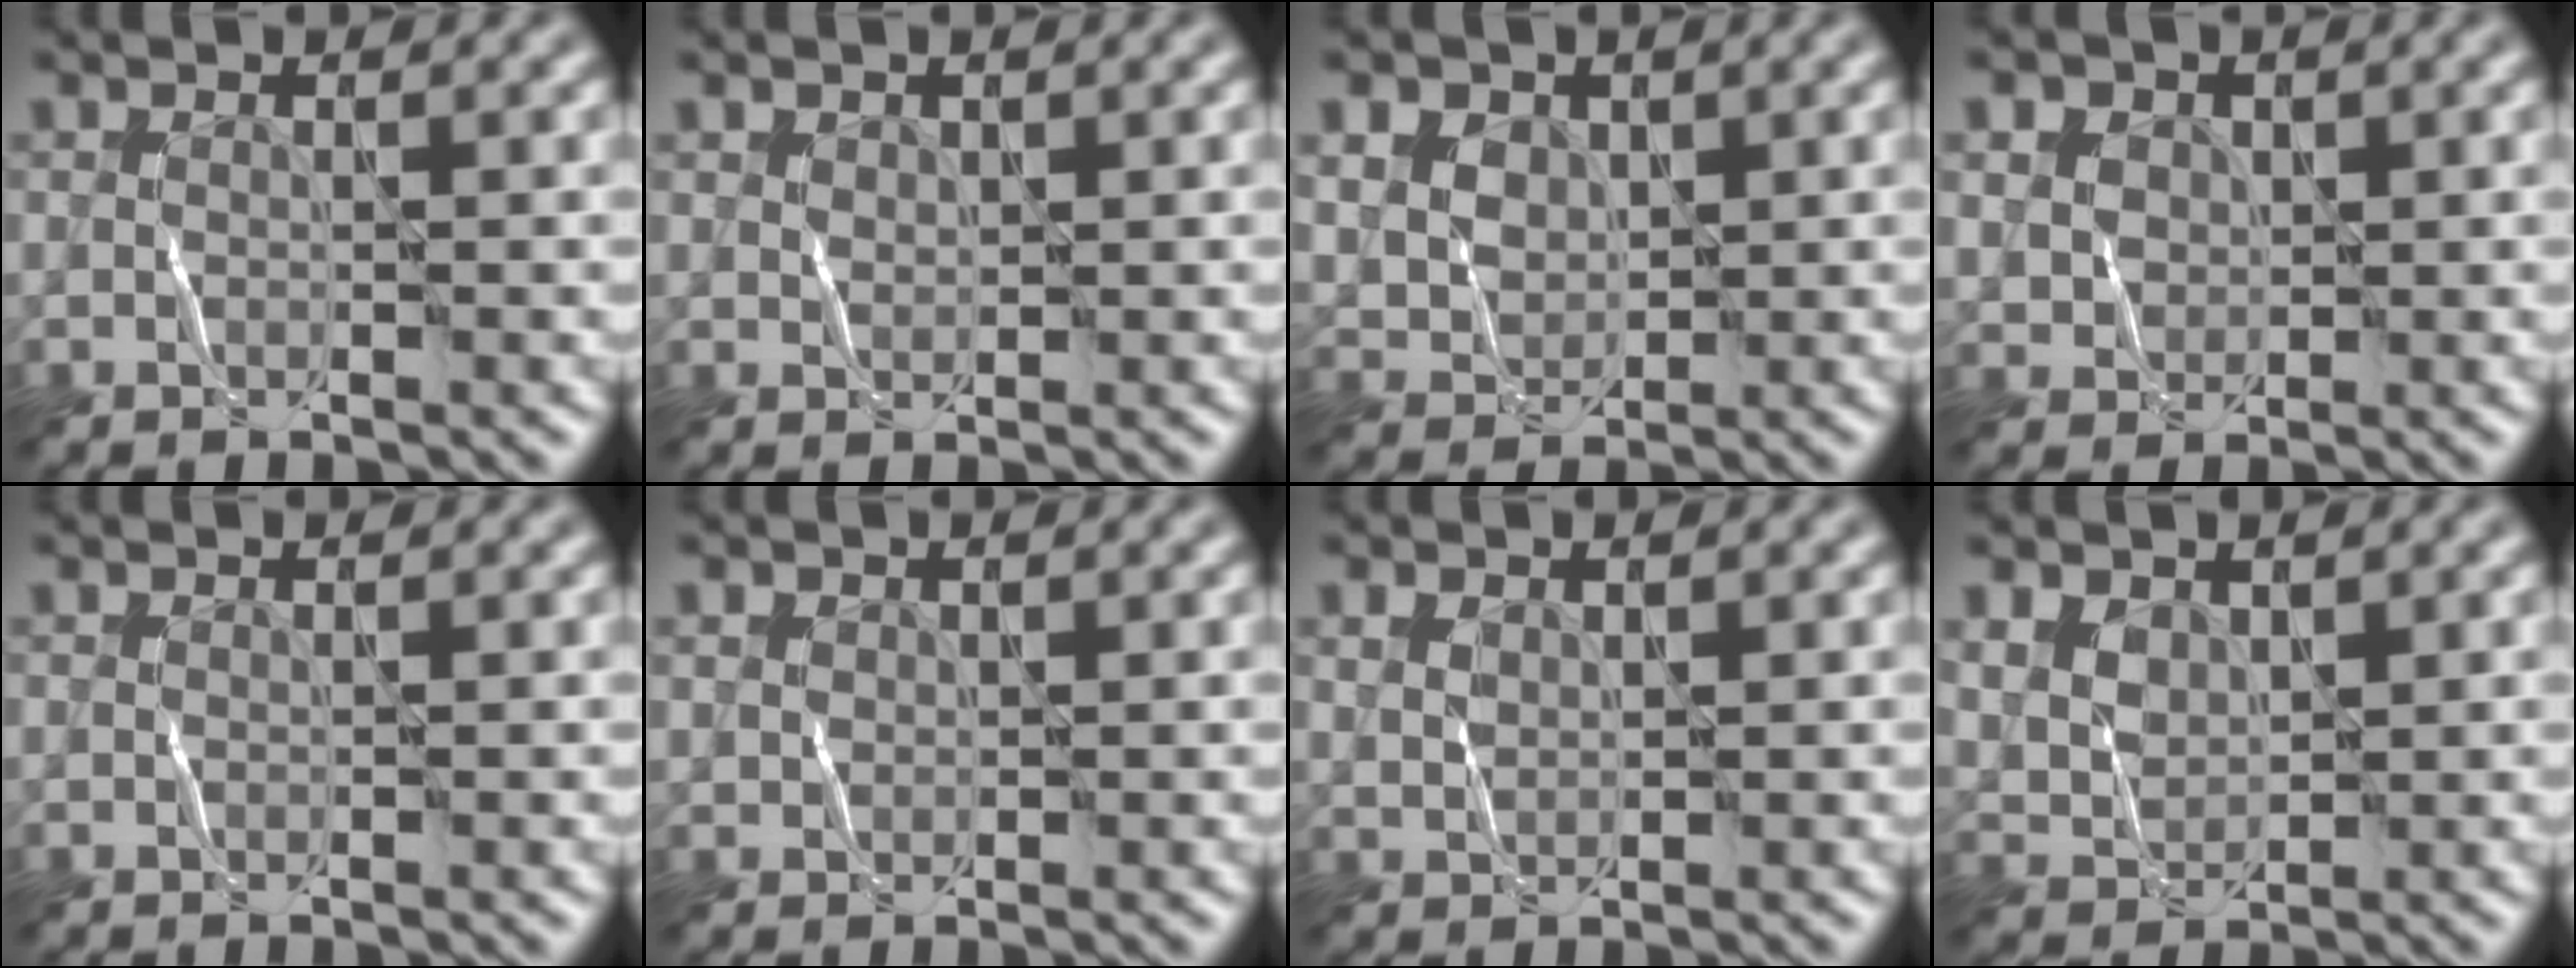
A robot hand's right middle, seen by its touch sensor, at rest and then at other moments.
{"total": 0.5, "force": [0.2, 0.0, -0.5], "torque": [-0.006, 0.001, 0.017]}
{"total": 3.5, "force": [2.1, 2.6, 1.0], "torque": [-0.057, 0.011, 0.045]}
{"total": 2.4, "force": [1.4, 1.9, 0.3], "torque": [-0.036, 0.006, 0.030]}
{"total": 0.0}
{"total": 0.5, "force": [0.3, 0.3, -0.3], "torque": [-0.005, -0.001, 0.012]}
{"total": 0.6, "force": [0.5, 0.3, -0.1], "torque": [-0.017, 0.000, 0.026]}
{"total": 1.4, "force": [1.1, 0.9, 0.0], "torque": [-0.026, 0.001, 0.040]}